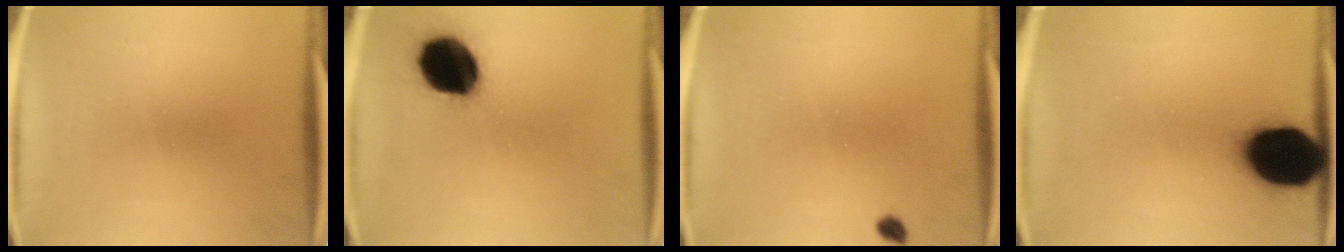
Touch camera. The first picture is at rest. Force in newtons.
{"total": 18.2}
{"total": 1.2}
{"total": 20.1}